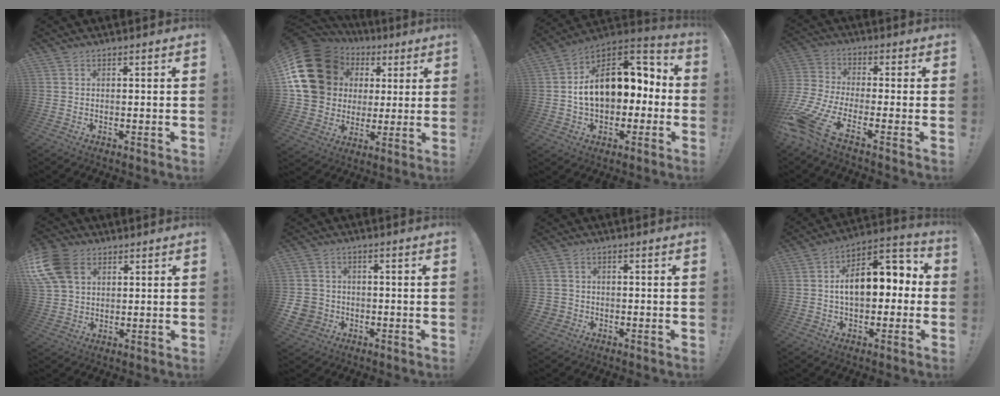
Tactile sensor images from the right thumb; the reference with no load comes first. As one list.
[{"total": 22.5, "force": [5.6, 18.2, 11.9], "torque": [-0.206, -0.016, 0.138]}, {"total": 18.5, "force": [2.1, 12.3, 13.6], "torque": [-0.189, 0.004, 0.049]}, {"total": 10.6, "force": [-6.8, 2.9, 7.6], "torque": [-0.172, 0.016, -0.126]}, {"total": 14.3, "force": [5.1, 10.3, 8.5], "torque": [-0.170, -0.013, 0.103]}, {"total": 6.4, "force": [-1.5, 5.8, 2.2], "torque": [-0.042, 0.013, -0.025]}, {"total": 2.4, "force": [-0.6, 2.1, 0.9], "torque": [-0.010, 0.002, -0.010]}, {"total": 12.3, "force": [0.6, 7.4, 9.8], "torque": [-0.144, 0.012, 0.013]}]